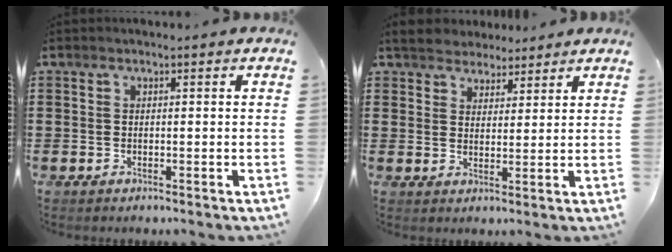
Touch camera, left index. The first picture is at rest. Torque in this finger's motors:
{"motor_torque": [2.10, -0.04, 0.11, 0.07]}